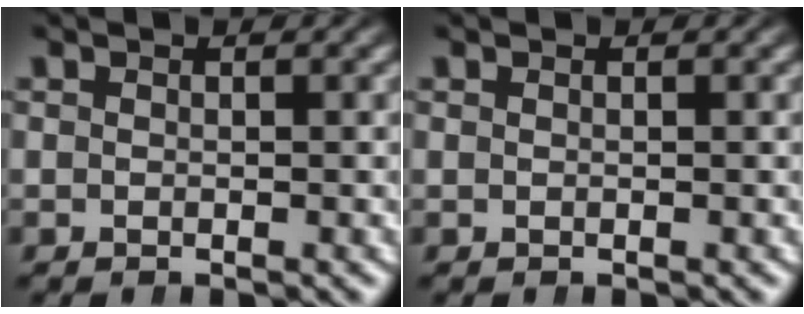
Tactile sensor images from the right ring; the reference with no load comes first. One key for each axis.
{"total": 0.0}